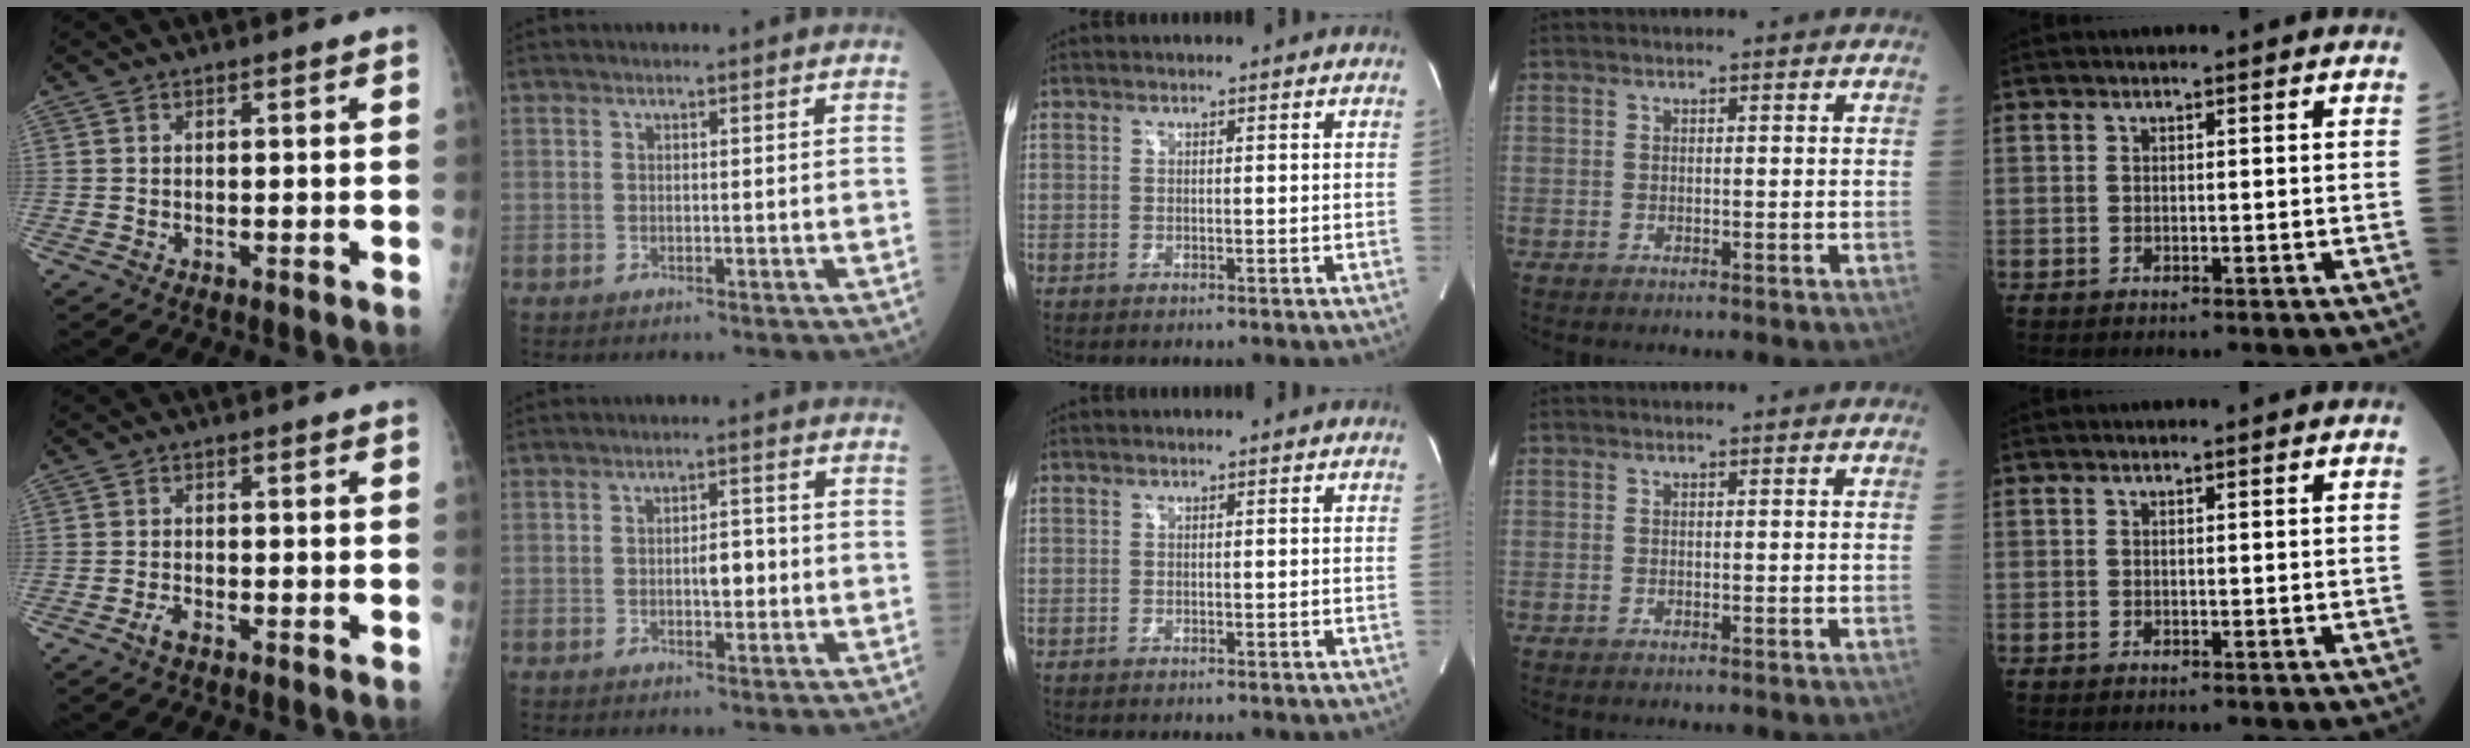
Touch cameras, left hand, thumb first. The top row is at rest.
{"thumb": {"total": 1.9, "force": [-1.3, 0.8, 1.2], "torque": [-0.029, 0.004, -0.026]}, "index": {"total": 2.9, "force": [-0.6, 1.2, 2.6], "torque": [-0.037, 0.001, -0.009]}}